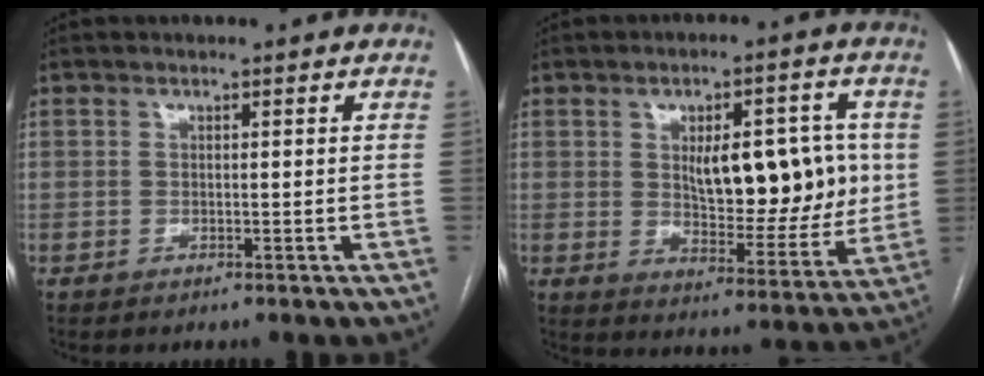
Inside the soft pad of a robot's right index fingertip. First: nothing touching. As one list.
[{"total": 15.3, "force": [2.3, 6.1, 13.8], "torque": [-0.185, 0.007, 0.046]}]